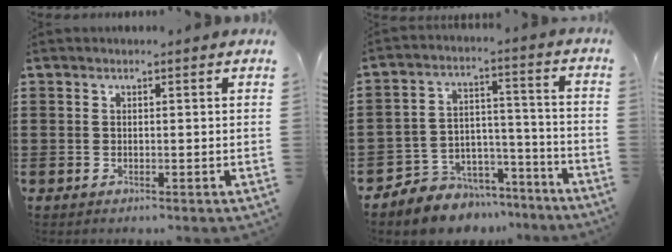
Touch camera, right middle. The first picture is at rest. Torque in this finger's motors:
{"motor_torque": [2.01, -0.13, 0.21, 0.07]}